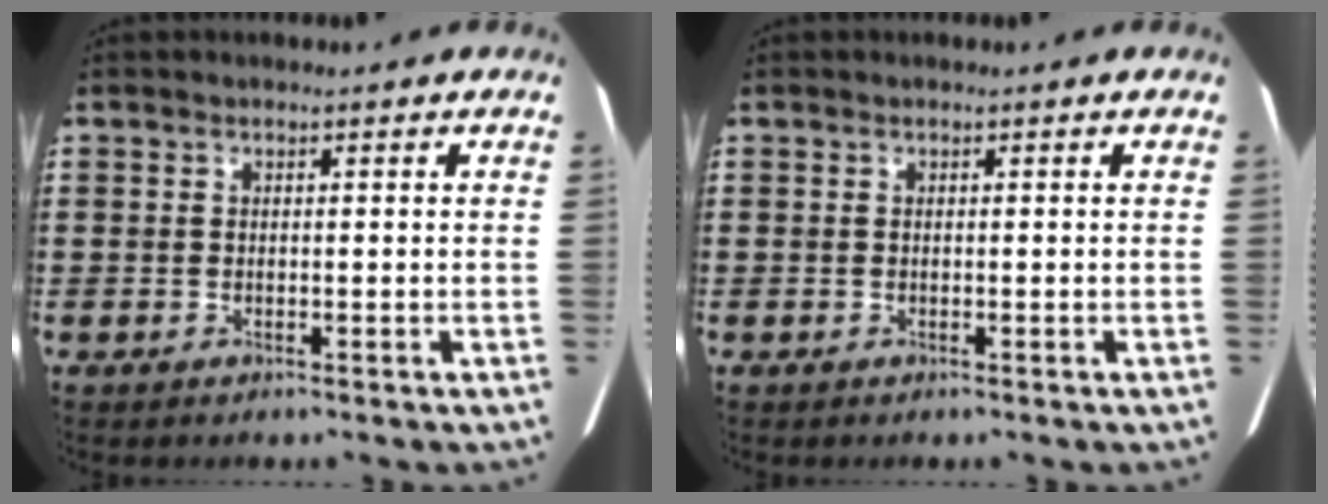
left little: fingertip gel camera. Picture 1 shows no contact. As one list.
[{"total": 0.0}]